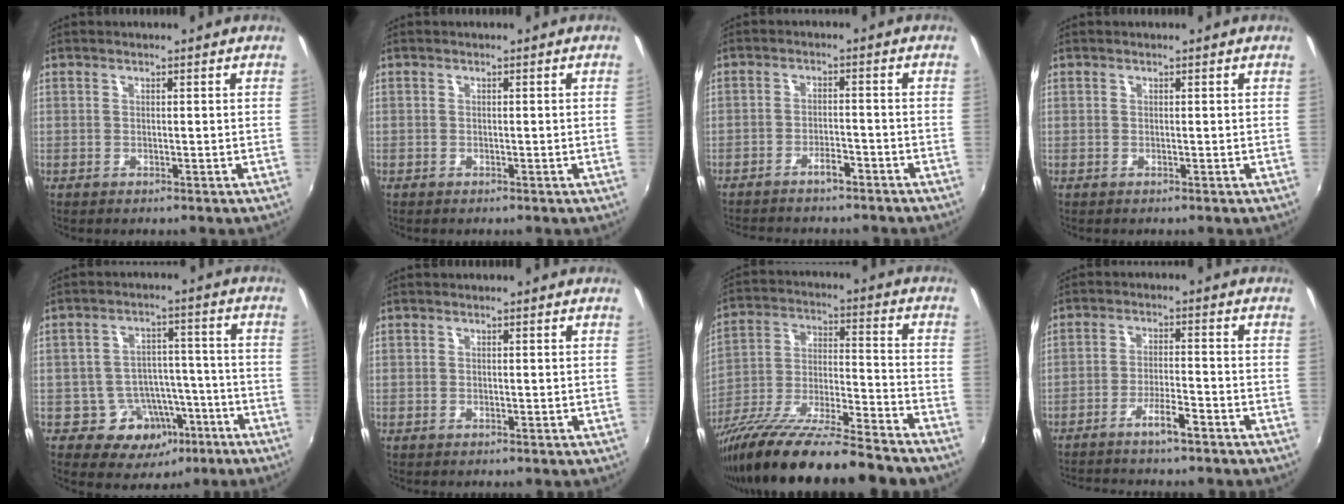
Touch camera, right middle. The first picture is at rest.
{"total": 0.0}
{"total": 6.4, "force": [-5.5, 1.8, 2.7], "torque": [-0.064, 0.001, -0.080]}
{"total": 0.0}
{"total": 9.9, "force": [-5.2, 7.8, 3.3], "torque": [-0.063, 0.032, -0.054]}
{"total": 0.0}
{"total": 21.6, "force": [-16.9, 1.8, 13.3], "torque": [-0.239, -0.047, -0.281]}
{"total": 5.6, "force": [-4.6, 0.3, 3.1], "torque": [-0.072, 0.006, -0.079]}